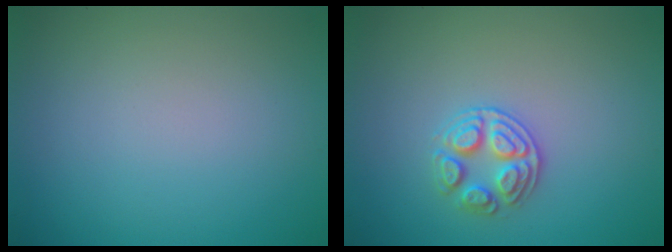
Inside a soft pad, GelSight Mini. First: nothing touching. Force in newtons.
{"total": 2.8, "press": 2.7, "slide": 0.7}